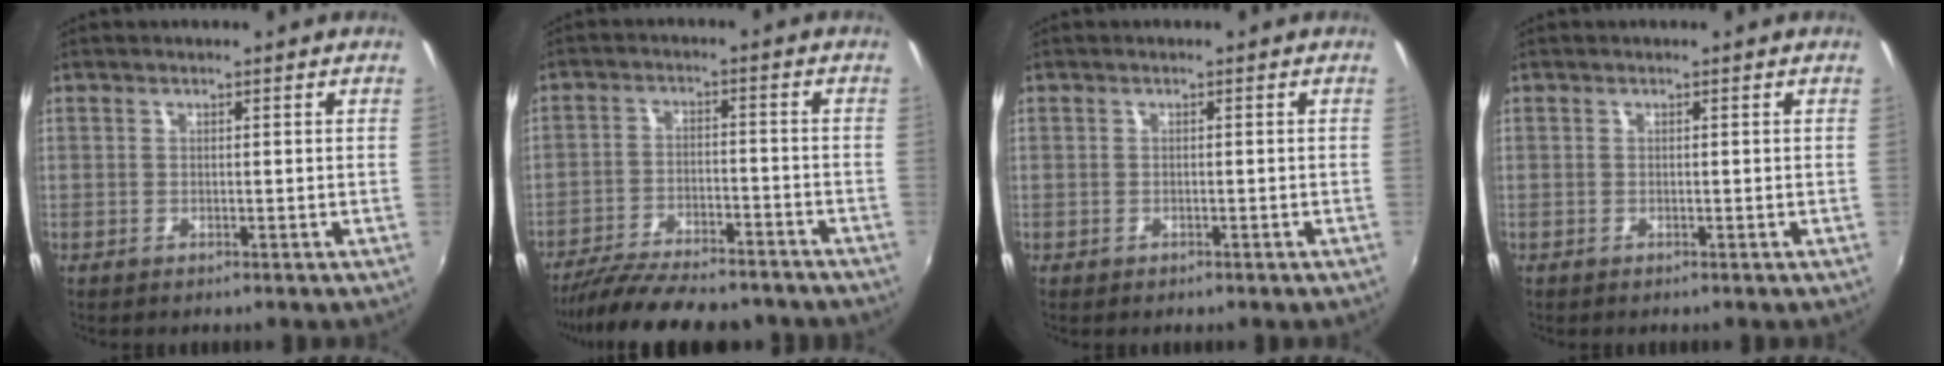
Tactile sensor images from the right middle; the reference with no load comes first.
{"total": 18.2, "force": [-15.6, 4.6, 8.2], "torque": [-0.165, -0.031, -0.232]}
{"total": 0.8, "force": [-0.6, 0.5, 0.2], "torque": [-0.006, -0.003, -0.009]}
{"total": 0.0}